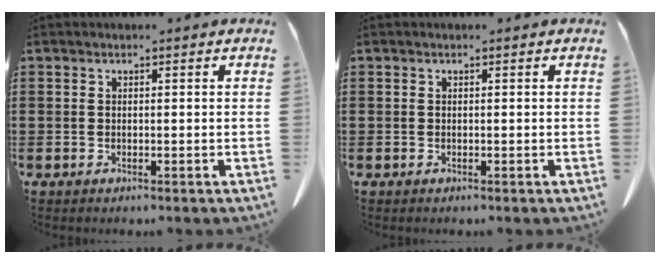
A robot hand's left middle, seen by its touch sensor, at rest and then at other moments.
{"total": 0.0}